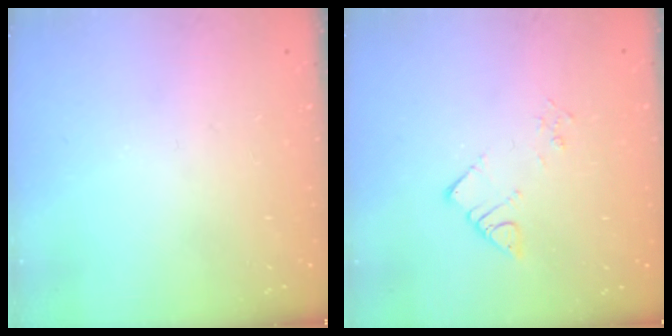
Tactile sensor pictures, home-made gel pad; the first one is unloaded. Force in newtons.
{"total": 3.9, "press": 3.9, "slide": 0.2}